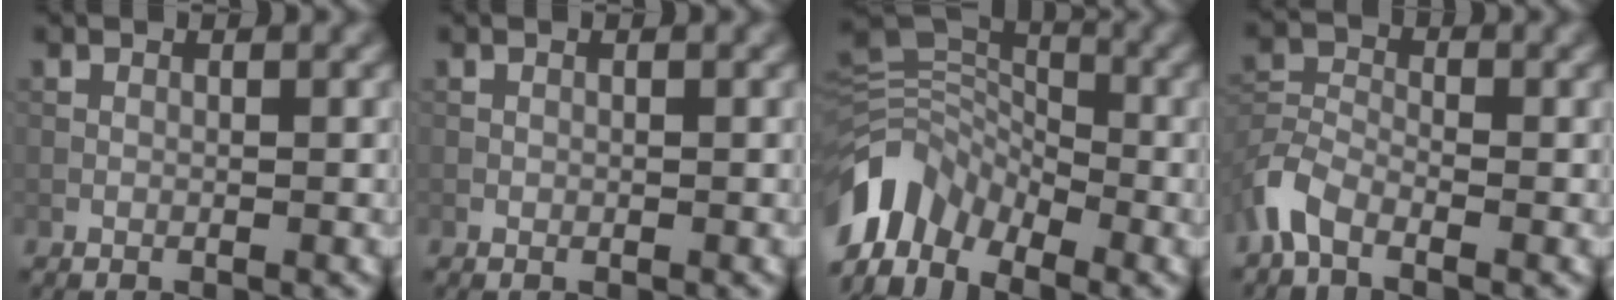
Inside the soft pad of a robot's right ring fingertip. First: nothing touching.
{"total": 0.0}
{"total": 8.0, "force": [-5.0, 4.8, 4.1], "torque": [-0.082, -0.006, -0.106]}
{"total": 3.9, "force": [-2.8, 1.9, 1.9], "torque": [-0.045, -0.002, -0.071]}